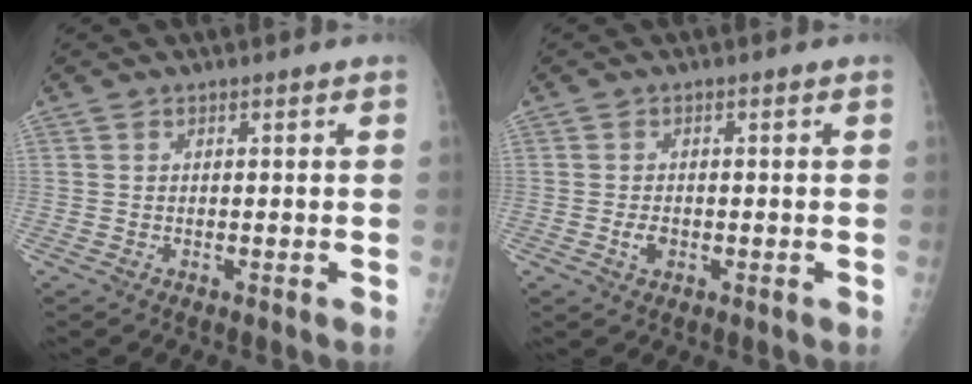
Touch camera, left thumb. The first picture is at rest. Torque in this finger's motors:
{"motor_torque": [-0.26, 0.23, 0.26, 0.09, 0.03]}